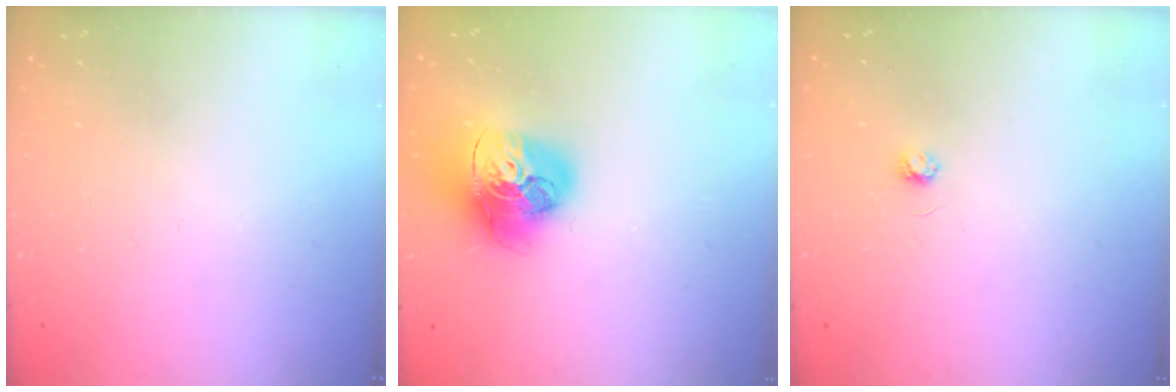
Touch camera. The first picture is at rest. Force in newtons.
{"total": 18.6, "press": 18.5, "slide": 2.1}
{"total": 2.9, "press": 2.9, "slide": 0.3}